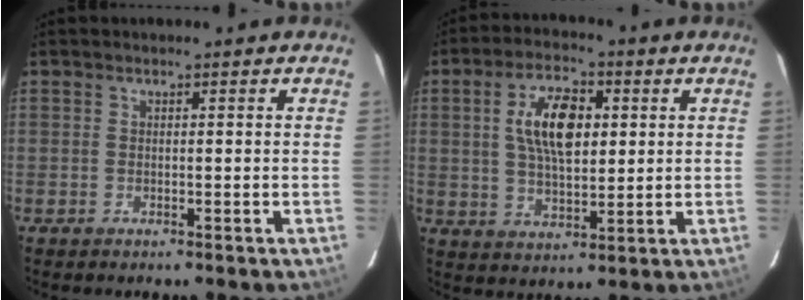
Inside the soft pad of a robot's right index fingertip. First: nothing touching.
{"total": 10.9, "force": [2.4, 5.3, 9.2], "torque": [-0.170, 0.013, 0.045]}